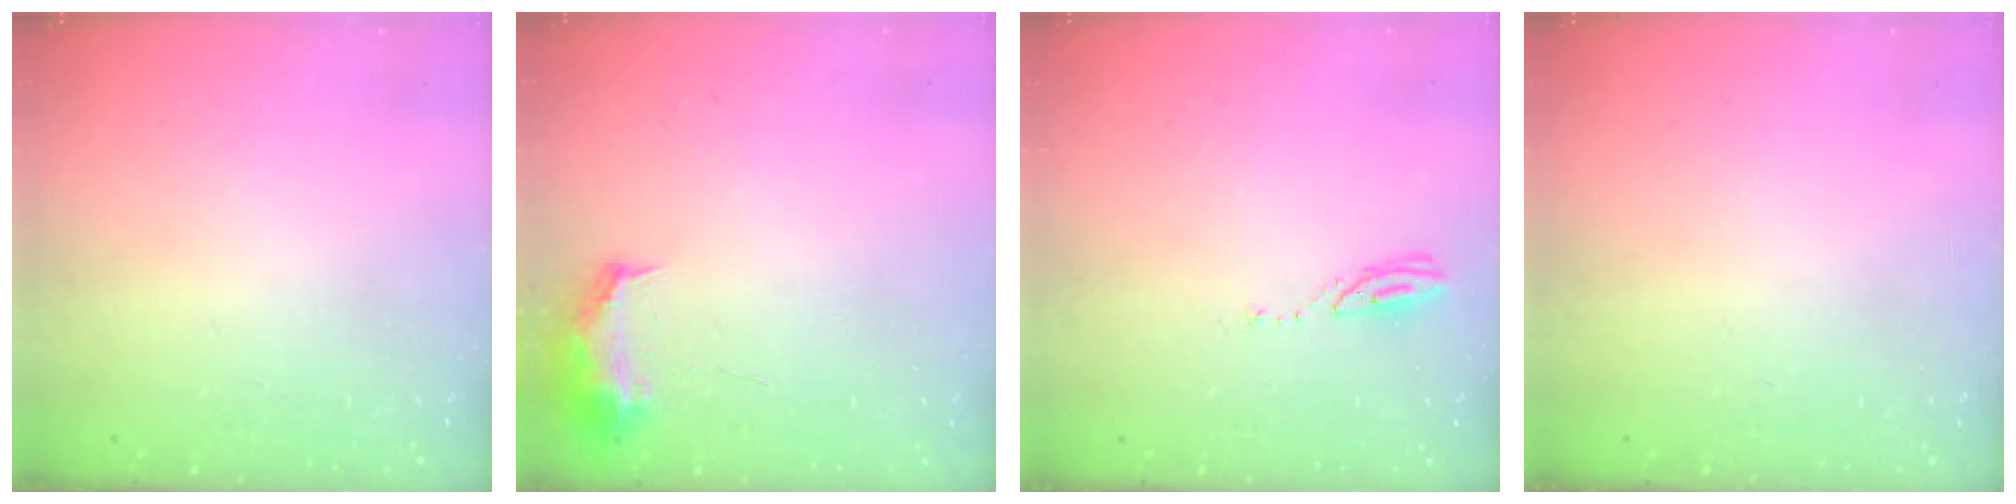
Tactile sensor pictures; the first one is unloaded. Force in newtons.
{"total": 7.9, "press": 7.9, "slide": 0.2}
{"total": 4.0, "press": 4.0, "slide": 0.4}
{"total": 0.0}